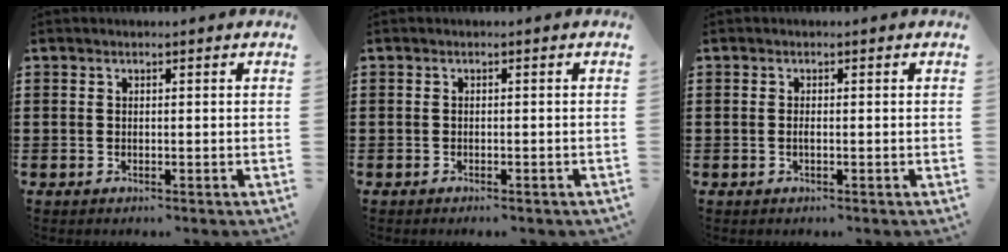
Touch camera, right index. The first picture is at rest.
{"total": 0.7, "force": [-0.6, 0.1, 0.2], "torque": [-0.006, -0.003, -0.012]}
{"total": 0.6, "force": [-0.3, 0.1, 0.5], "torque": [-0.011, -0.002, -0.004]}